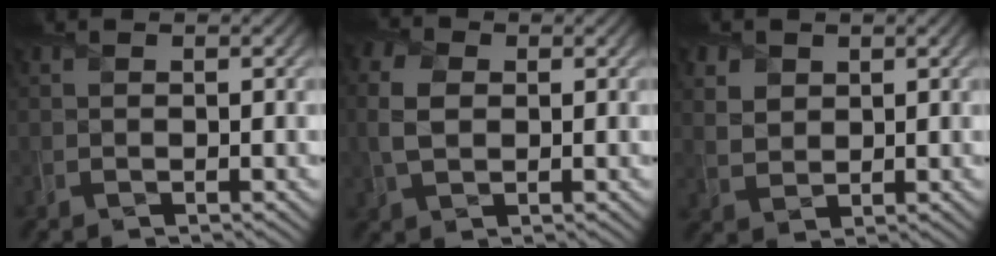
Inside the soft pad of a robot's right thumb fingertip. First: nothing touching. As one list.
[{"total": 4.8, "force": [0.3, 3.3, 3.4], "torque": [-0.098, 0.007, 0.002]}, {"total": 4.2, "force": [2.3, 3.0, 1.8], "torque": [-0.064, 0.000, 0.052]}]